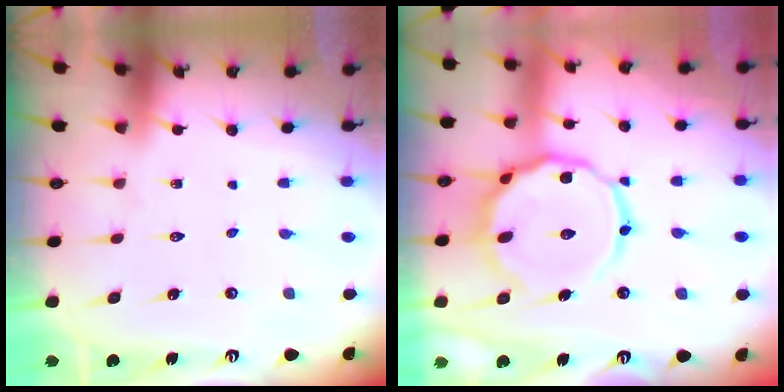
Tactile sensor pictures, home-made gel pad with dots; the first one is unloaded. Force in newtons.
{"total": 14.1, "press": 14.0, "slide": 1.1}